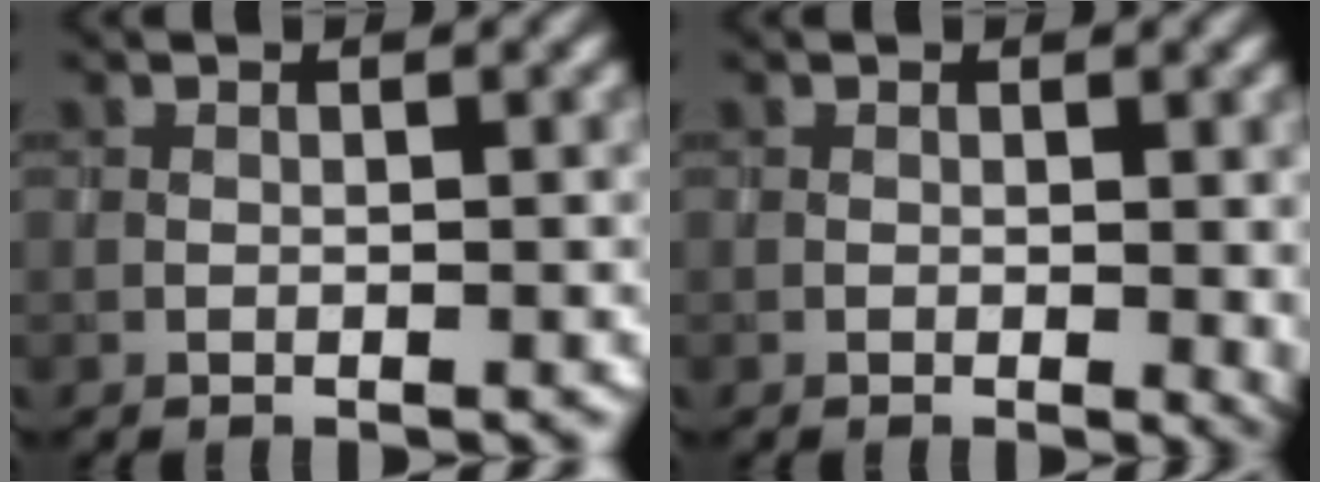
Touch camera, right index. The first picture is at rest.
{"total": 1.5, "force": [0.1, 0.4, 1.4], "torque": [-0.013, -0.006, 0.001]}